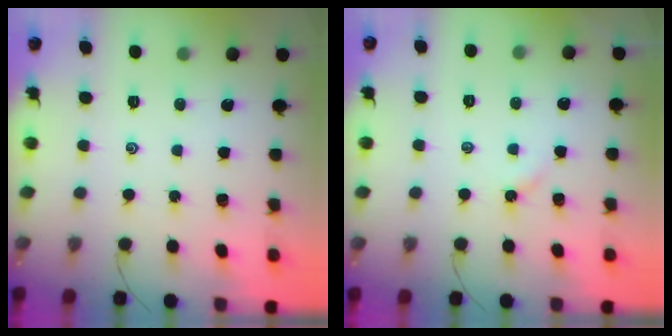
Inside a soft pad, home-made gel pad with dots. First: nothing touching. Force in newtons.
{"total": 2.2, "press": 2.2, "slide": 0.4}